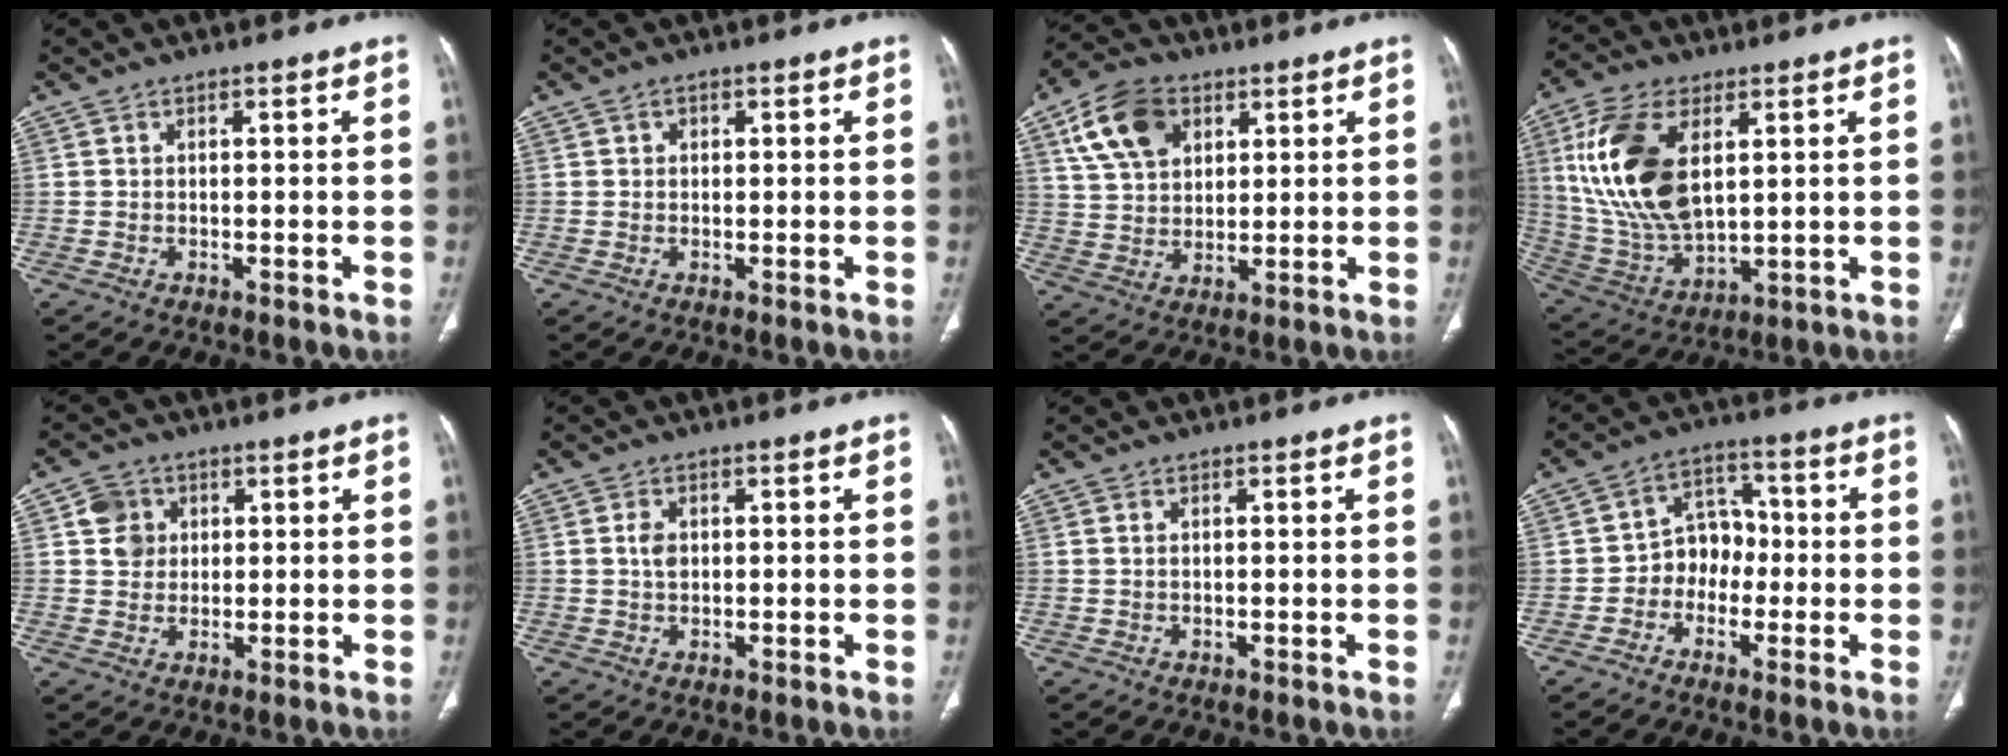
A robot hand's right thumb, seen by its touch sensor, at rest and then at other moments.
{"total": 1.0, "force": [0.3, 0.8, 0.4], "torque": [0.000, 0.001, 0.004]}
{"total": 11.7, "force": [5.3, 7.8, 7.0], "torque": [-0.114, -0.007, 0.100]}
{"total": 18.7, "force": [5.0, 10.0, 15.0], "torque": [-0.302, -0.018, 0.105]}
{"total": 5.0, "force": [1.5, 4.6, 1.5], "torque": [-0.005, -0.001, 0.026]}
{"total": 2.4, "force": [0.4, 1.7, 1.7], "torque": [-0.029, 0.000, 0.008]}
{"total": 0.6, "force": [0.2, 0.3, 0.4], "torque": [-0.011, 0.003, 0.004]}
{"total": 7.0, "force": [-1.8, 5.7, 3.6], "torque": [-0.018, 0.033, -0.044]}